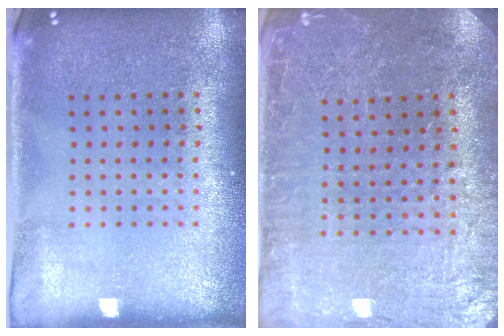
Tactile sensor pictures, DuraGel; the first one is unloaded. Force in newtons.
{"total": 1.2, "press": 1.2, "slide": 0.1}